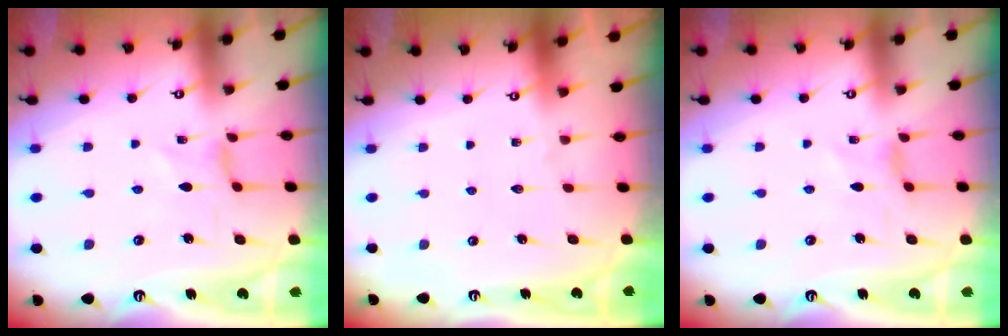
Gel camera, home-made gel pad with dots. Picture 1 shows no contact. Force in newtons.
{"total": 0.0}
{"total": 2.3, "press": 2.3, "slide": 0.4}